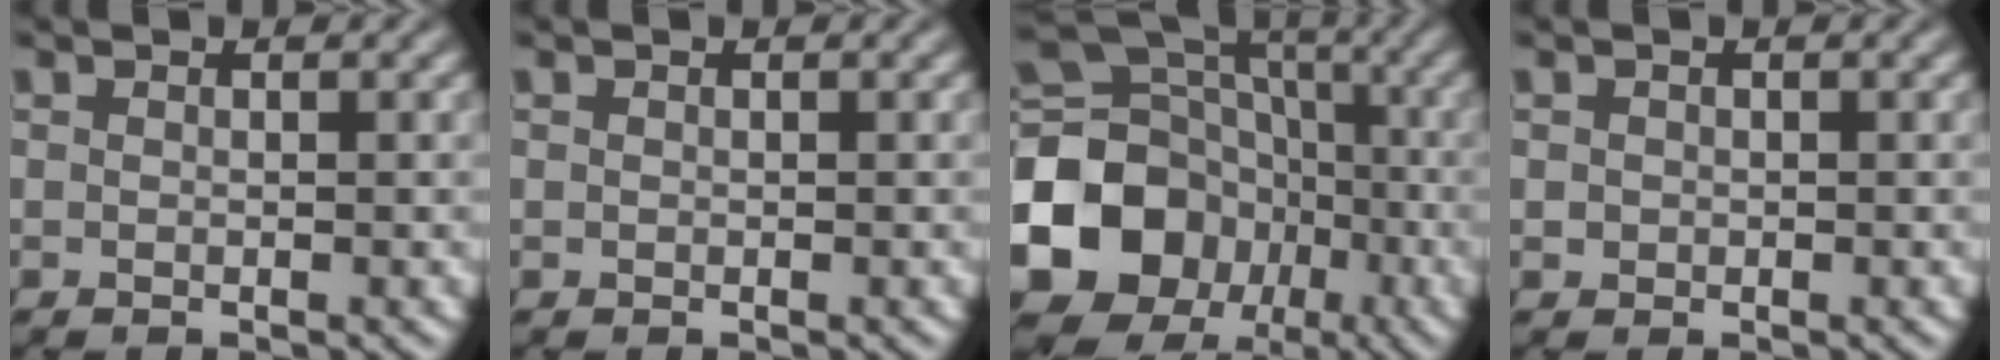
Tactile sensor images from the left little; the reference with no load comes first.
{"total": 0.0}
{"total": 14.7, "force": [-4.1, 12.4, 6.8], "torque": [-0.172, -0.010, -0.087]}
{"total": 0.8, "force": [0.1, 0.7, 0.3], "torque": [0.003, 0.002, 0.001]}